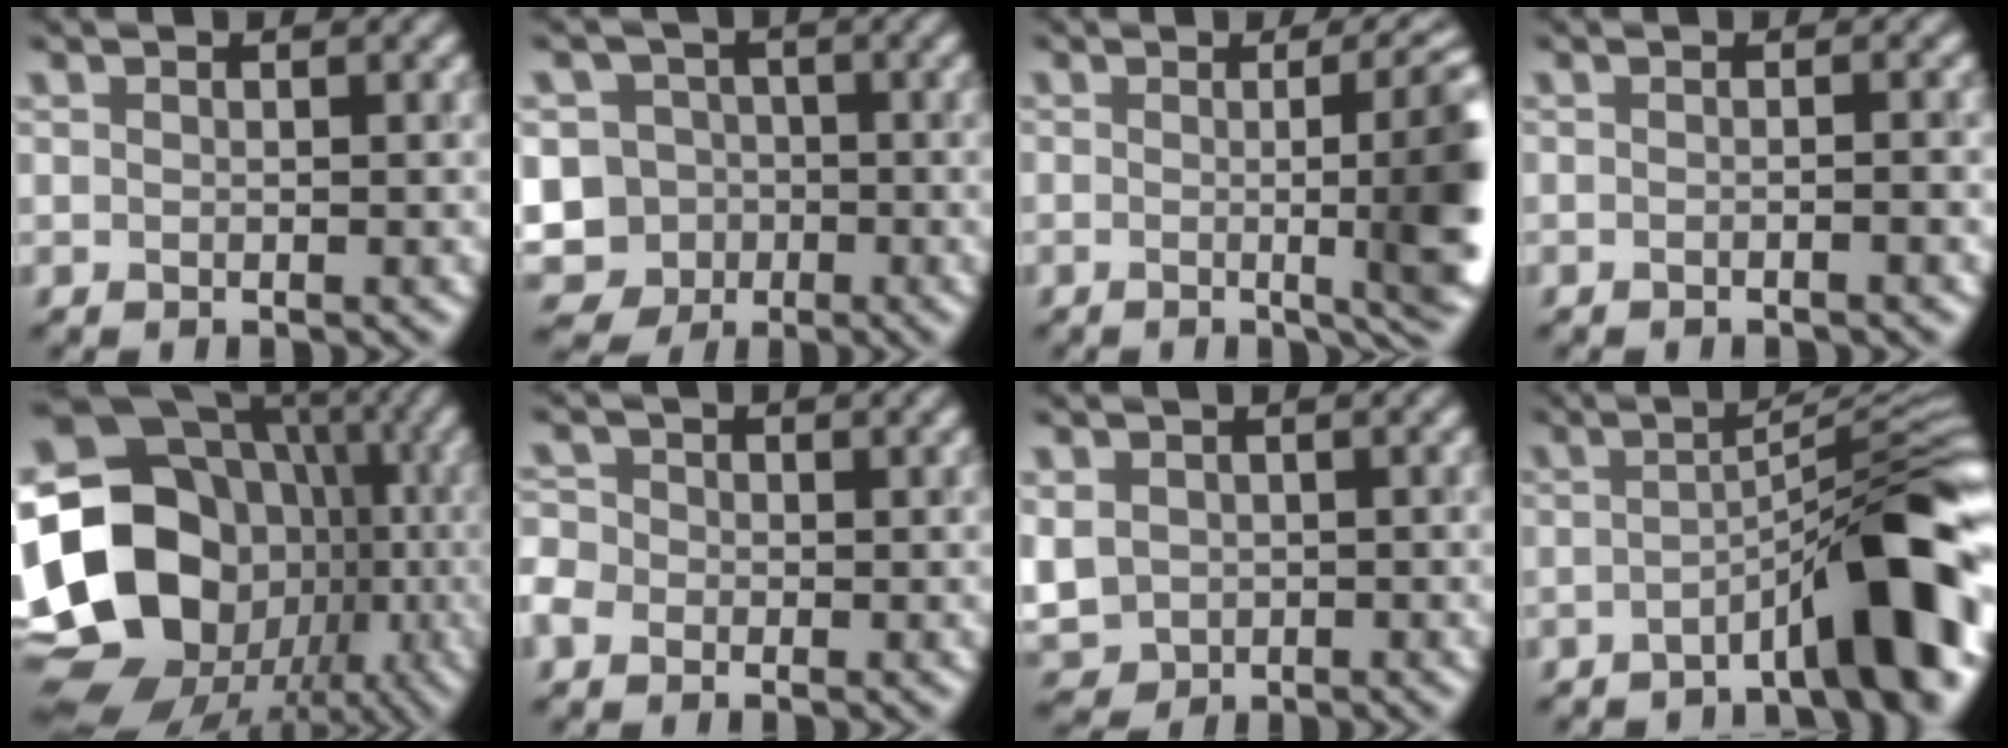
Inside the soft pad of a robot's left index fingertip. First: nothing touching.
{"total": 10.9, "force": [-4.4, 9.6, 2.7], "torque": [-0.070, -0.014, -0.099]}
{"total": 10.1, "force": [-0.6, 2.7, 9.8], "torque": [-0.095, 0.007, -0.009]}
{"total": 1.0, "force": [-0.6, -0.1, 0.8], "torque": [-0.013, 0.005, -0.011]}
{"total": 22.9, "force": [-2.6, 19.7, 11.3], "torque": [-0.207, 0.008, -0.074]}
{"total": 3.4, "force": [-1.6, 2.8, 1.2], "torque": [-0.018, 0.010, -0.044]}
{"total": 4.0, "force": [-0.2, 3.5, 2.0], "torque": [-0.058, -0.004, 0.000]}
{"total": 9.4, "force": [-4.2, 1.4, 8.2], "torque": [-0.102, 0.031, -0.067]}